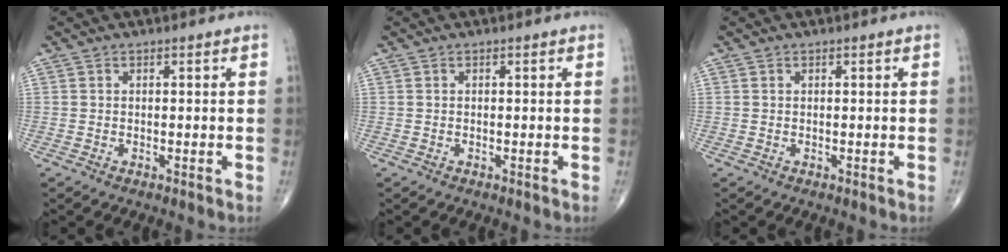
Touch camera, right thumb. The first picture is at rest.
{"total": 0.0}
{"total": 0.0}